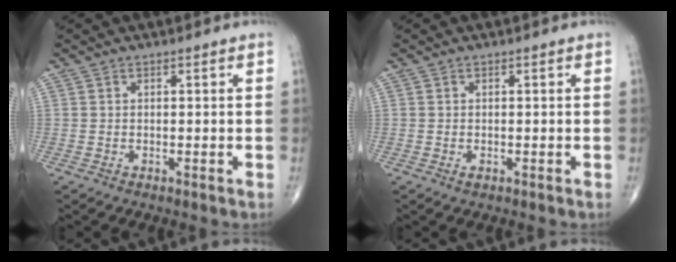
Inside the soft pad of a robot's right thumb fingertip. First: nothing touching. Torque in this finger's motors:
{"motor_torque": [-0.36, -0.13, -0.10, -0.04, 0.05]}